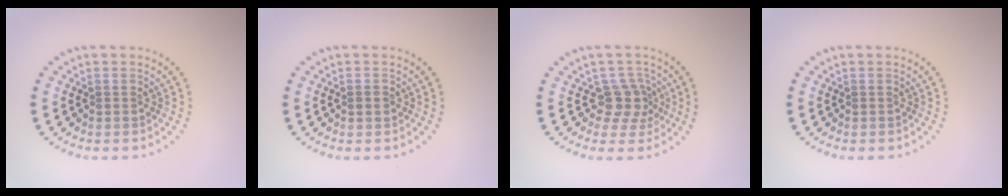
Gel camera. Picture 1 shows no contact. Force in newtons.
{"total": 1.1, "press": 1.0, "slide": 0.2}
{"total": 2.7, "press": 2.1, "slide": 1.7}
{"total": 0.0}